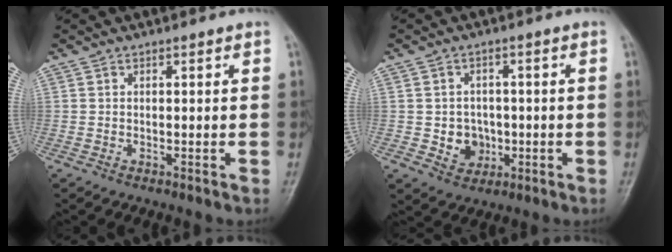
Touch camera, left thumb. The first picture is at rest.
{"total": 5.6, "force": [-0.9, 5.1, 2.3], "torque": [-0.005, 0.009, -0.009]}